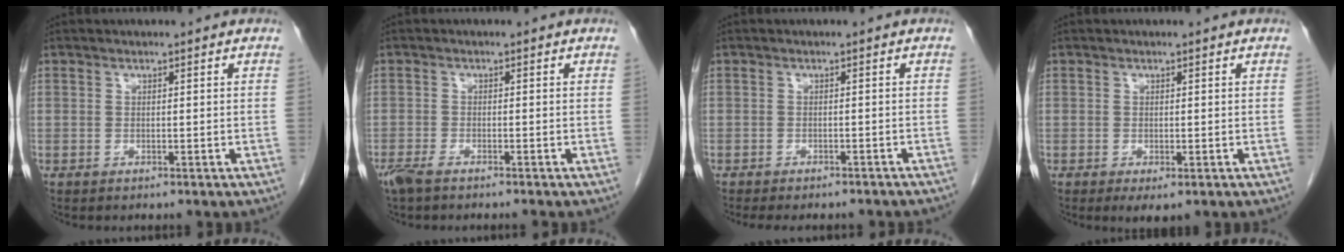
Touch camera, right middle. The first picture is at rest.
{"total": 3.3, "force": [-2.7, 0.5, 1.9], "torque": [-0.035, -0.007, -0.046]}
{"total": 10.6, "force": [-9.5, 2.3, 4.2], "torque": [-0.048, -0.006, -0.104]}
{"total": 2.1, "force": [-1.0, 0.8, 1.7], "torque": [-0.026, -0.006, -0.006]}